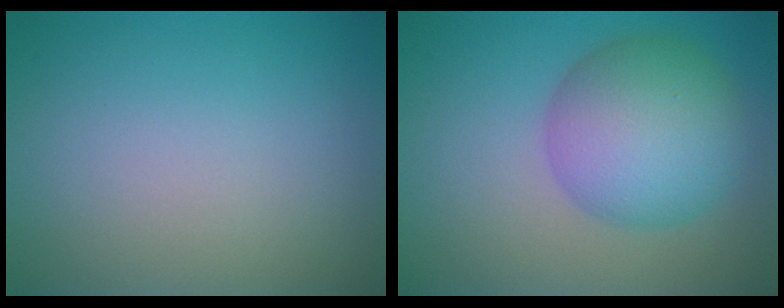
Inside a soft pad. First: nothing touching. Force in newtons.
{"total": 7.6, "press": 7.6, "slide": 0.1}